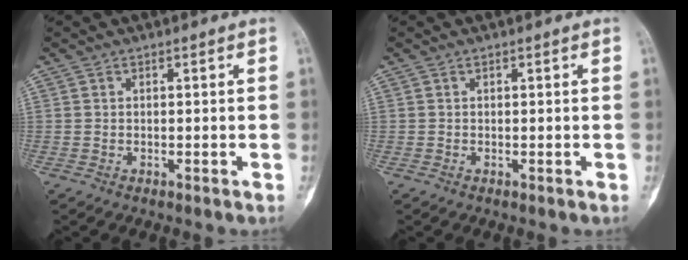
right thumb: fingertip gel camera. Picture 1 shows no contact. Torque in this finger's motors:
{"motor_torque": [2.79, 2.22, 1.22, -1.12, 0.02]}